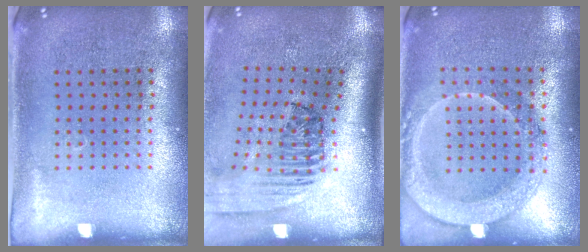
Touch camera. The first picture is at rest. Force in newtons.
{"total": 2.4, "press": 1.5, "slide": 1.8}
{"total": 2.0, "press": 1.8, "slide": 0.7}